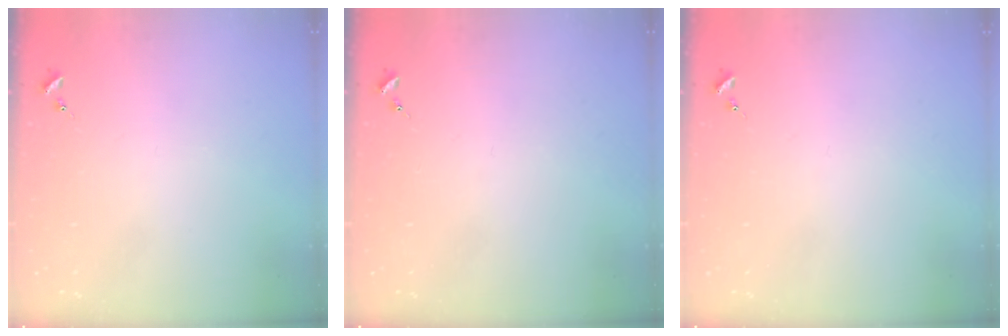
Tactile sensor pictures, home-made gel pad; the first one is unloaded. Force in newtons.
{"total": 0.0}
{"total": 0.0}